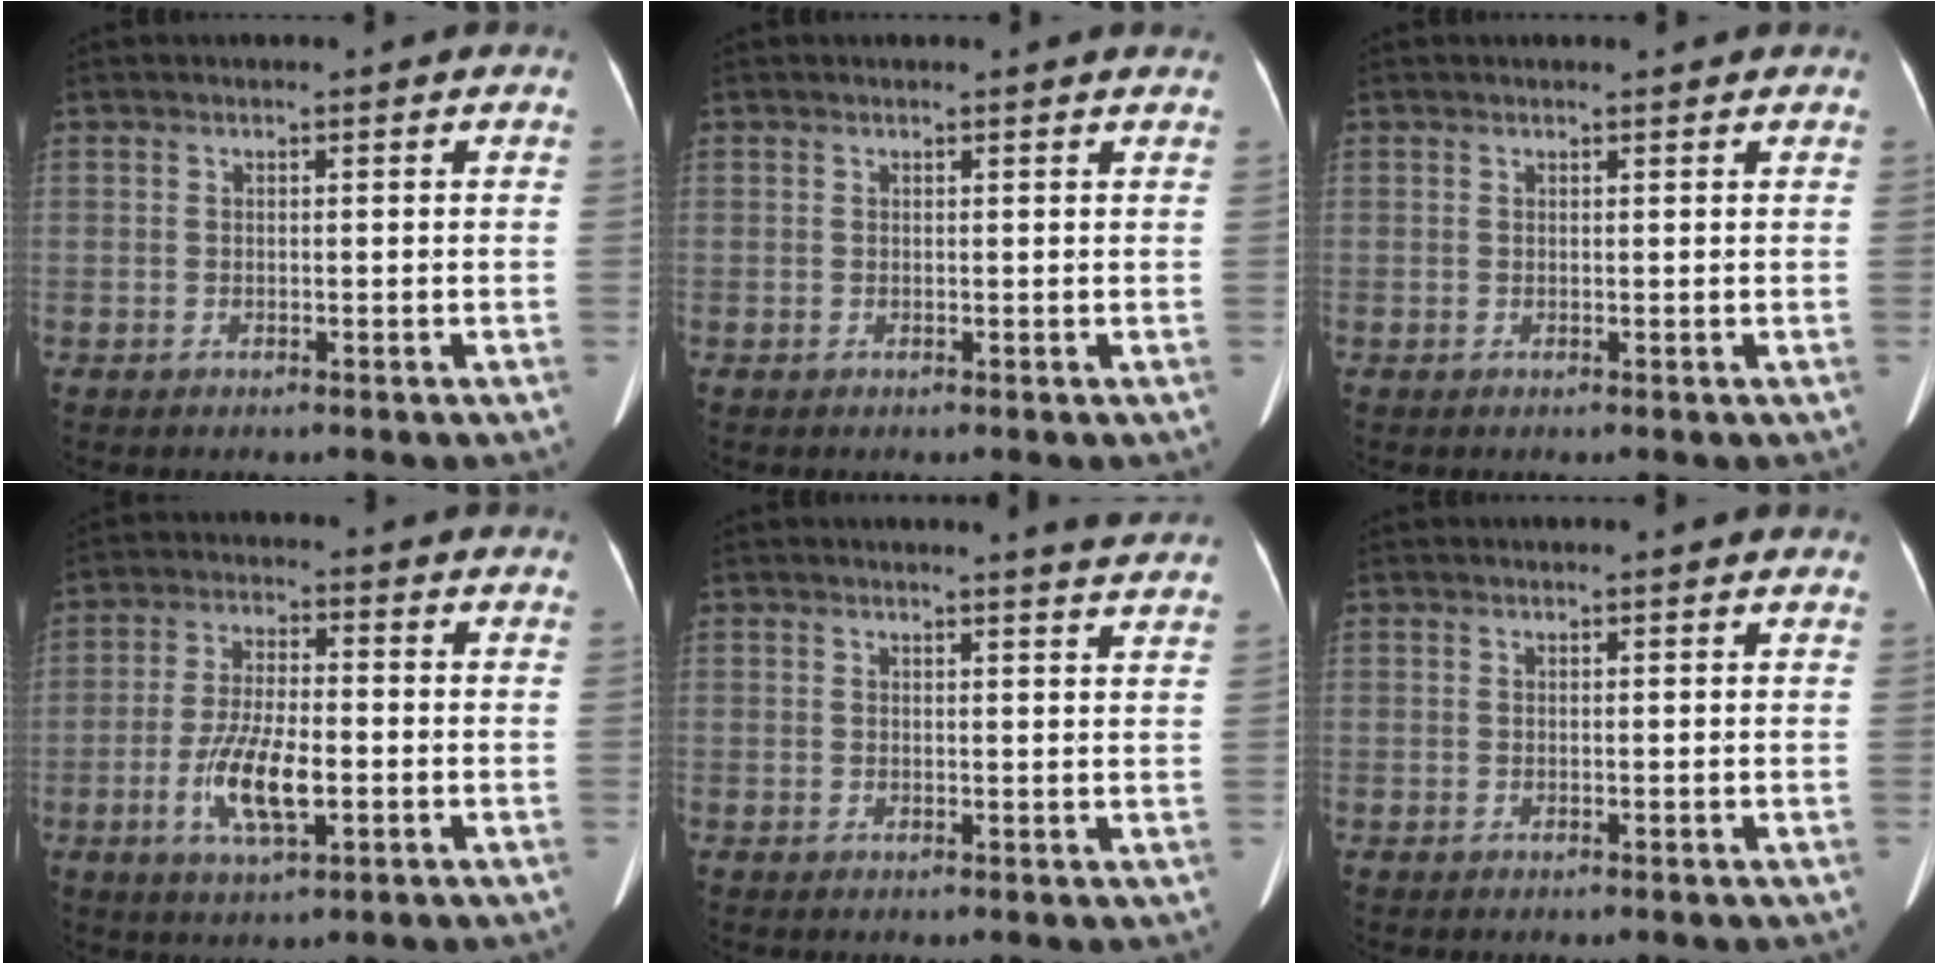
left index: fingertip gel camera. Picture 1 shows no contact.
{"total": 2.1, "force": [2.1, 0.1, 0.4], "torque": [-0.011, 0.001, 0.011]}
{"total": 1.4, "force": [1.4, 0.1, 0.5], "torque": [-0.010, 0.008, 0.017]}
{"total": 9.1, "force": [-2.7, 2.5, 8.3], "torque": [-0.168, -0.004, -0.046]}
{"total": 4.5, "force": [4.3, -0.4, 1.2], "torque": [-0.019, -0.007, 0.030]}
{"total": 1.0, "force": [1.0, -0.1, 0.4], "torque": [-0.012, 0.008, 0.014]}